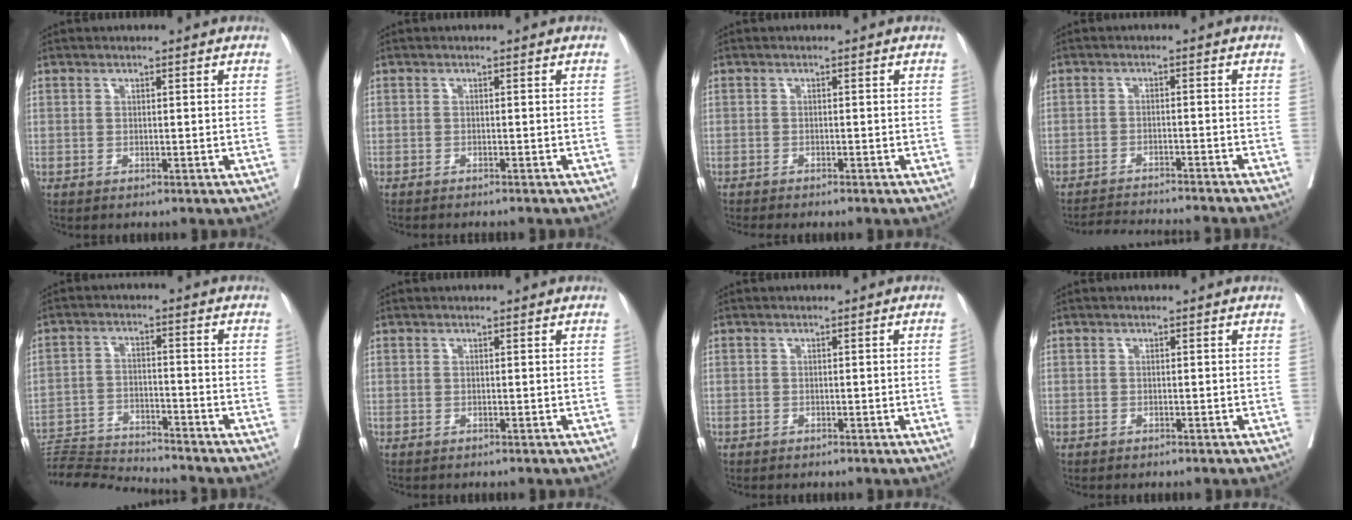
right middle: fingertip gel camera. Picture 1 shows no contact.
{"total": 4.3, "force": [-3.9, 0.6, 1.8], "torque": [-0.021, -0.005, -0.050]}
{"total": 3.6, "force": [-3.1, 0.3, 1.8], "torque": [-0.022, -0.004, -0.039]}
{"total": 10.7, "force": [-10.1, -0.2, 3.4], "torque": [-0.040, -0.010, -0.140]}
{"total": 9.3, "force": [-9.2, -1.3, 0.3], "torque": [-0.006, 0.001, -0.164]}
{"total": 0.0}
{"total": 0.6, "force": [-0.3, 0.1, 0.5], "torque": [-0.006, 0.004, -0.004]}
{"total": 0.7, "force": [-0.3, 0.6, -0.1], "torque": [0.000, 0.007, -0.007]}